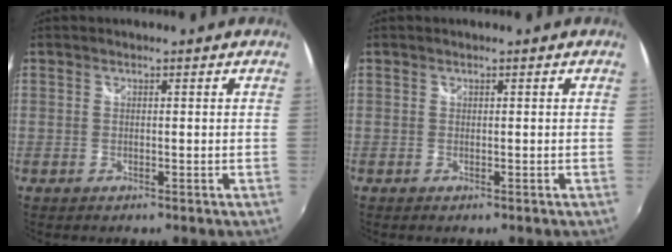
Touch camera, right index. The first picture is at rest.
{"total": 0.0}